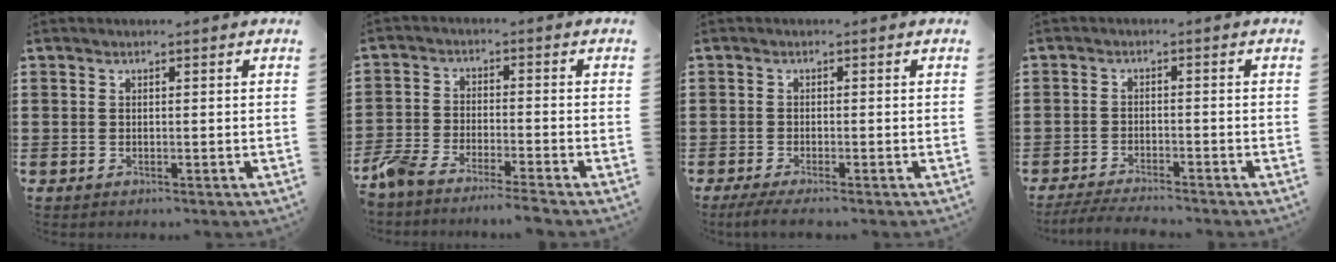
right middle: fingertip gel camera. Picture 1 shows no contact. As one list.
[{"total": 5.0, "force": [-4.7, 0.1, 1.6], "torque": [-0.056, -0.012, -0.098]}, {"total": 1.5, "force": [-1.2, -0.1, 0.9], "torque": [-0.022, -0.006, -0.023]}, {"total": 3.2, "force": [-3.2, 0.0, 0.5], "torque": [-0.019, -0.005, -0.068]}]